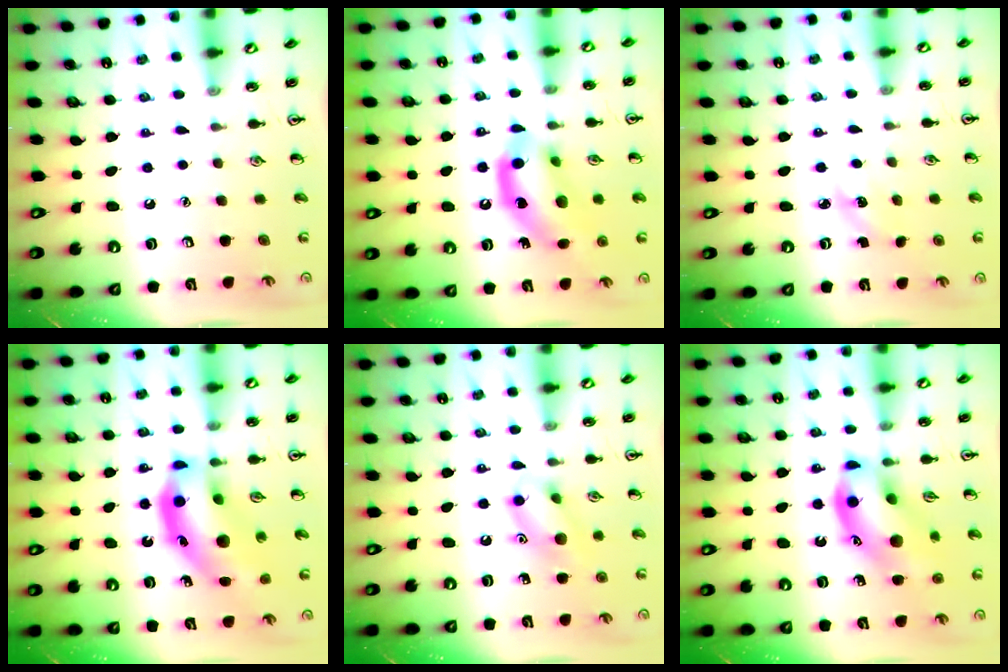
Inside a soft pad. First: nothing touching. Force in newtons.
{"total": 13.7, "press": 13.3, "slide": 3.2}
{"total": 2.5, "press": 2.4, "slide": 0.9}
{"total": 15.3, "press": 14.7, "slide": 4.5}
{"total": 10.2, "press": 10.1, "slide": 0.9}
{"total": 14.3, "press": 14.1, "slide": 2.1}